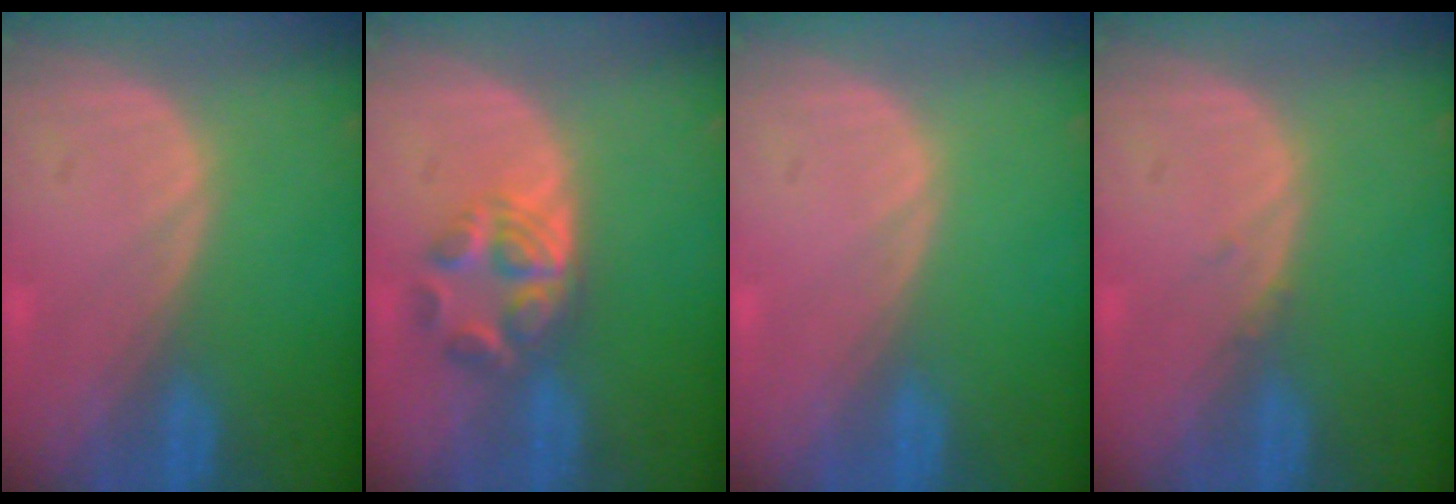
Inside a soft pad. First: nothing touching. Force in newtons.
{"total": 5.9, "press": 5.1, "slide": 3.1}
{"total": 0.0}
{"total": 0.6, "press": 0.5, "slide": 0.1}